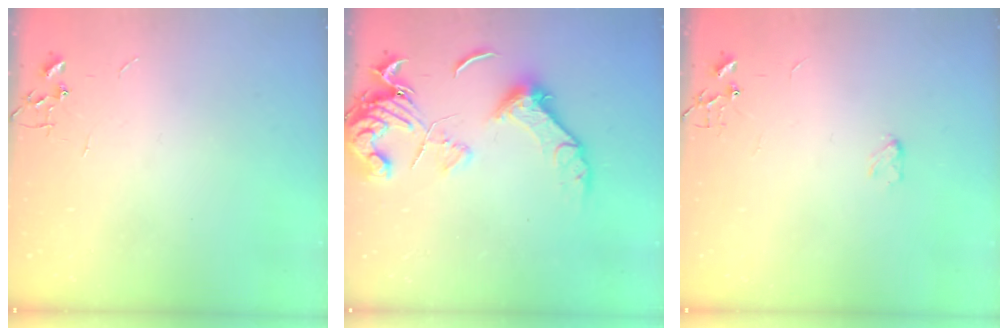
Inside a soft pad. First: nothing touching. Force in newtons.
{"total": 15.8, "press": 15.8, "slide": 0.8}
{"total": 3.1, "press": 3.1, "slide": 0.4}